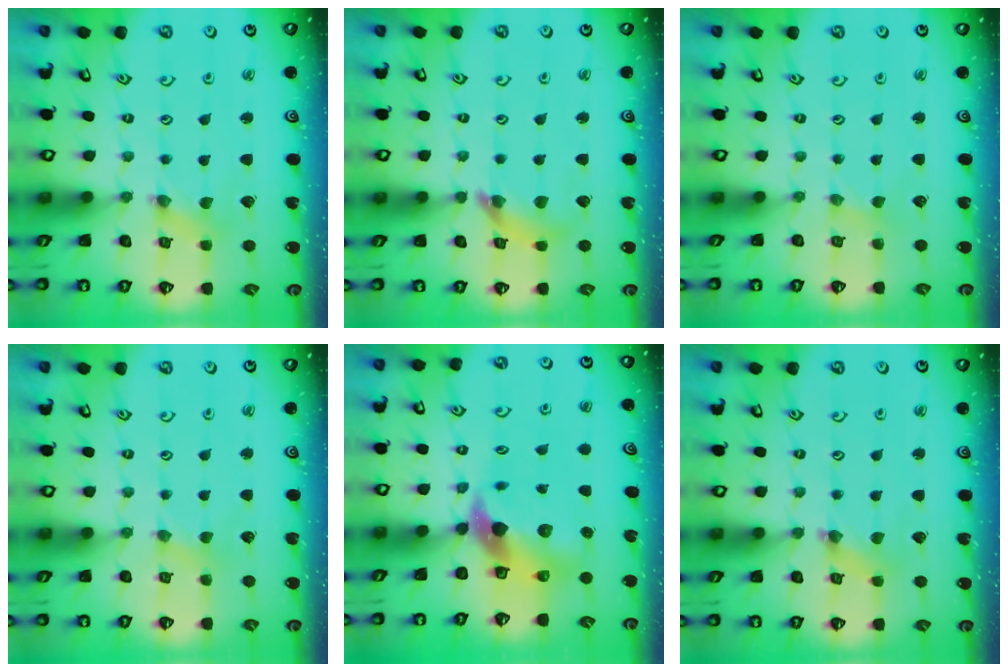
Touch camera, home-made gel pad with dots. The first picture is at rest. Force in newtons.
{"total": 8.4, "press": 8.4, "slide": 0.8}
{"total": 0.0}
{"total": 1.7, "press": 1.7, "slide": 0.2}
{"total": 10.1, "press": 9.9, "slide": 1.6}
{"total": 1.6, "press": 1.6, "slide": 0.2}